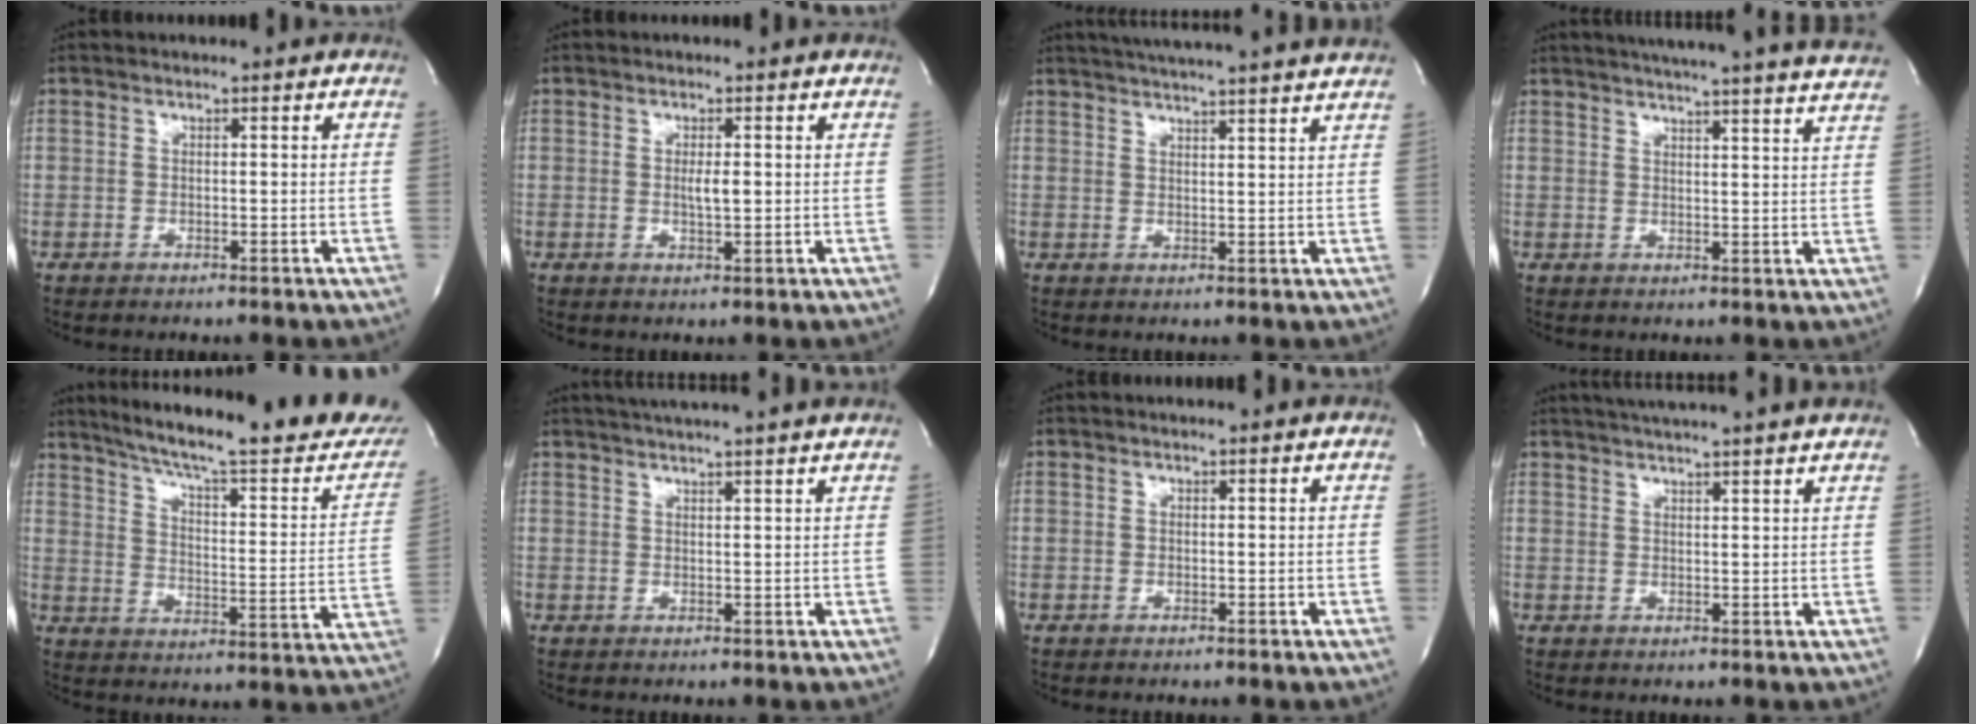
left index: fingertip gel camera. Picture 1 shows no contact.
{"total": 2.1, "force": [0.2, 0.4, 2.1], "torque": [-0.039, -0.002, 0.005]}
{"total": 17.3, "force": [15.7, -0.3, 7.2], "torque": [-0.122, 0.004, 0.203]}
{"total": 23.3, "force": [21.5, 0.0, 8.9], "torque": [-0.139, -0.034, 0.257]}
{"total": 26.5, "force": [23.2, 2.6, 12.5], "torque": [-0.191, -0.063, 0.299]}
{"total": 11.0, "force": [9.8, -0.5, 4.9], "torque": [-0.083, 0.024, 0.123]}
{"total": 1.3, "force": [1.2, -0.1, 0.3], "torque": [-0.011, 0.004, 0.013]}
{"total": 12.8, "force": [11.5, -0.4, 5.6], "torque": [-0.097, 0.019, 0.147]}